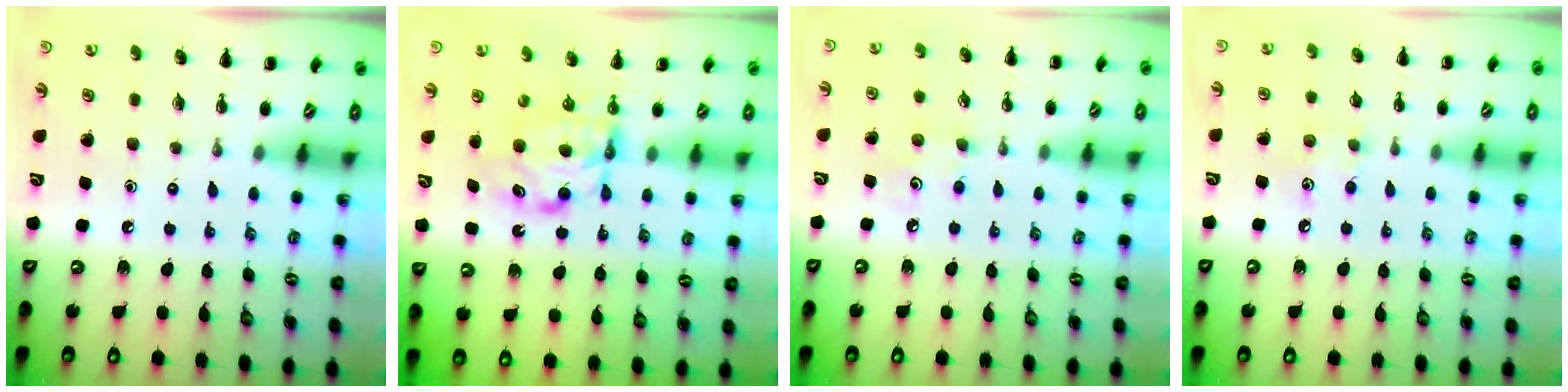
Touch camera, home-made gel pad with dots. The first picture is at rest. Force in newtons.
{"total": 6.4, "press": 6.4, "slide": 0.3}
{"total": 3.7, "press": 3.5, "slide": 1.0}
{"total": 5.7, "press": 5.6, "slide": 1.5}